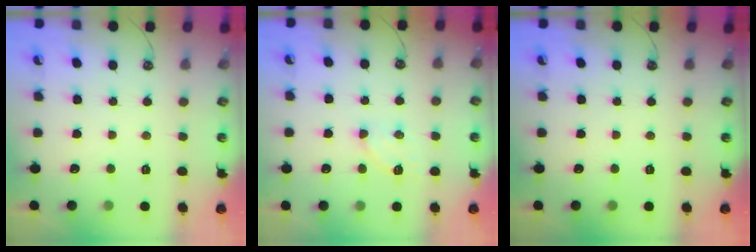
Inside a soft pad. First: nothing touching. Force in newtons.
{"total": 6.1, "press": 6.0, "slide": 0.8}
{"total": 0.0}